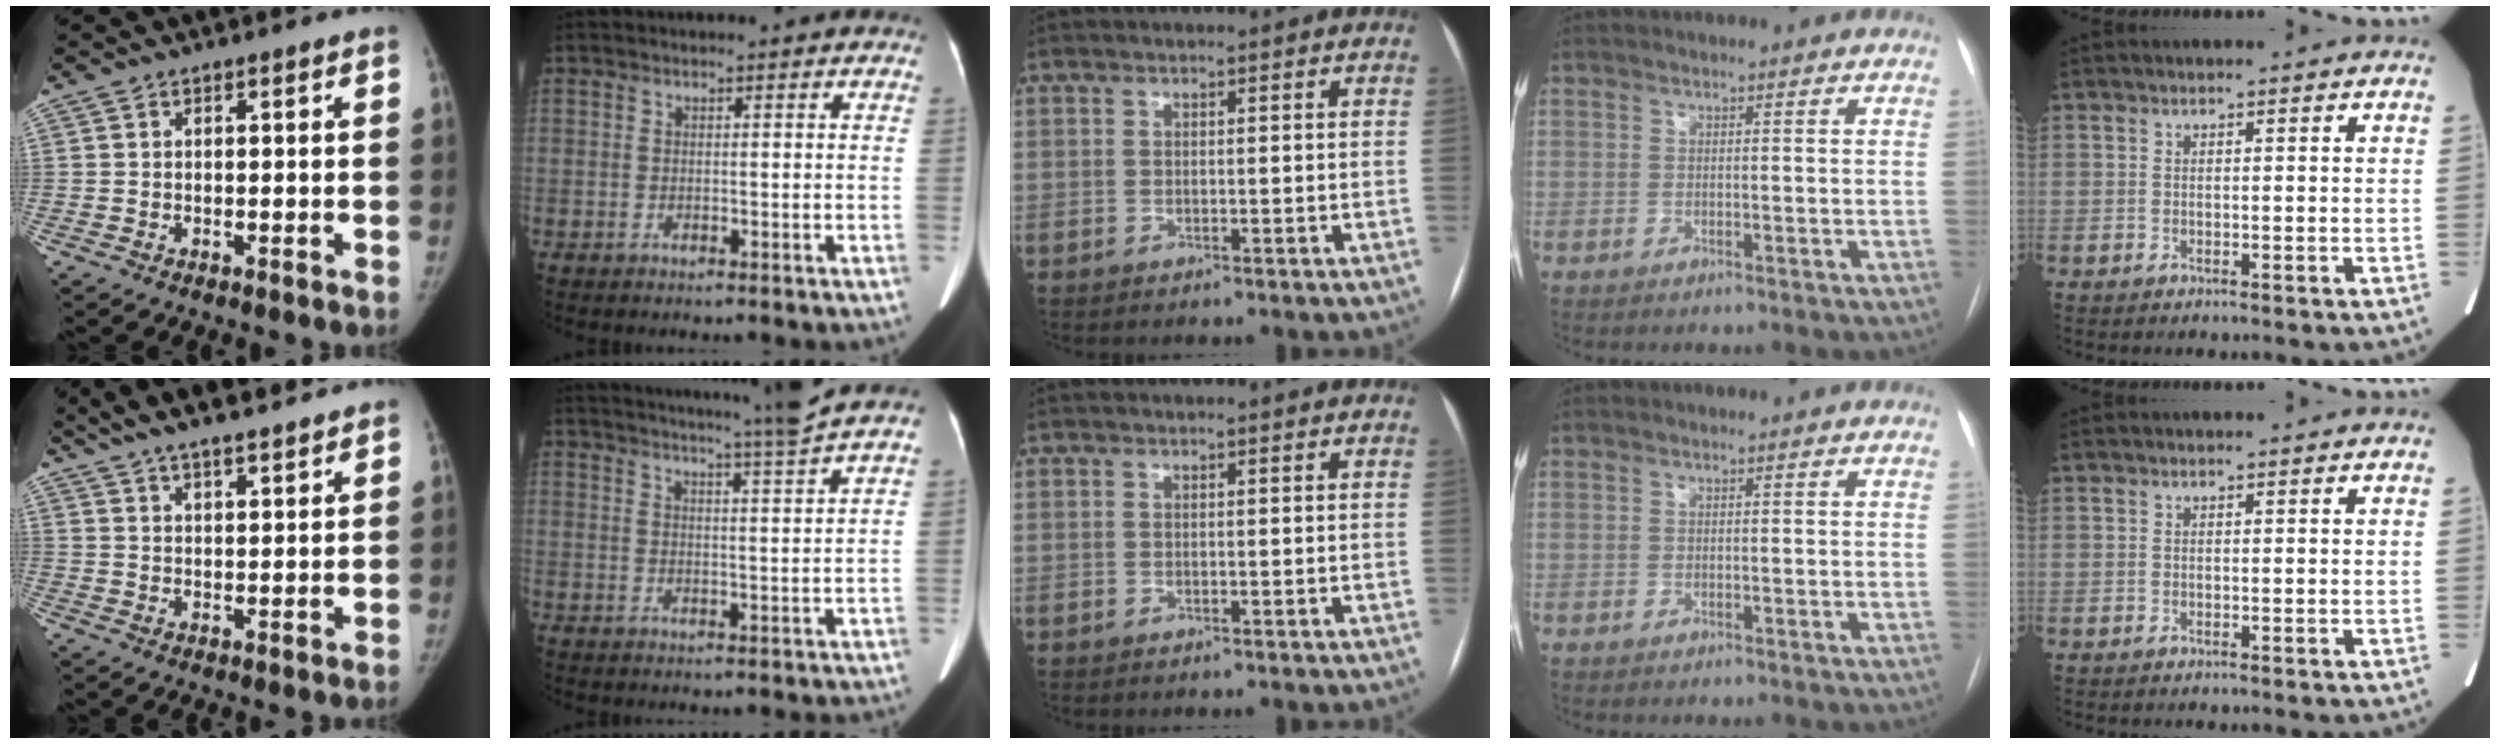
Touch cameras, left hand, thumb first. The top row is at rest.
{"thumb": {"total": 14.3, "force": [11.5, 3.4, 7.8], "torque": [-0.113, -0.012, 0.183]}, "index": {"total": 9.2, "force": [8.1, -2.7, 3.4], "torque": [-0.053, -0.028, 0.113]}}